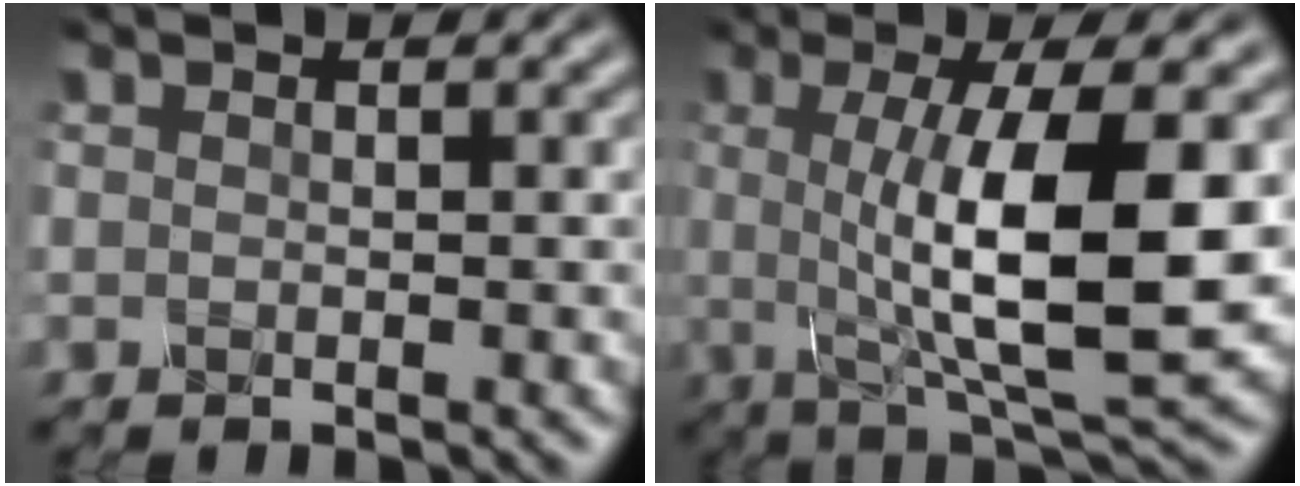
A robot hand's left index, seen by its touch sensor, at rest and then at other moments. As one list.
[{"total": 10.6, "force": [0.2, 2.7, 10.2], "torque": [-0.149, -0.007, 0.006]}]